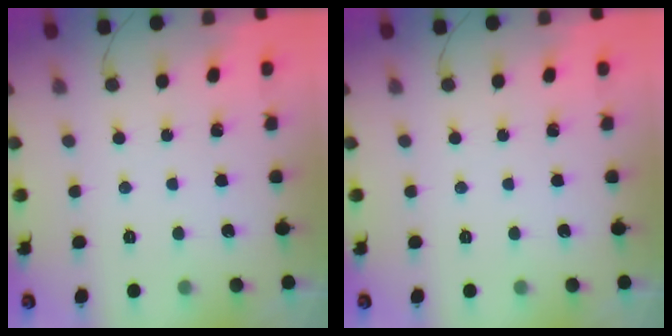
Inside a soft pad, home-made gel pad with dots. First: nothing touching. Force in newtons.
{"total": 0.0}